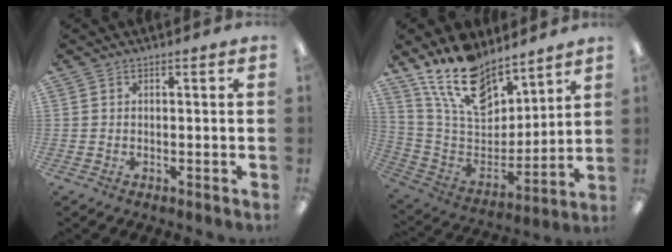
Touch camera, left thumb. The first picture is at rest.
{"total": 18.6, "force": [13.8, 9.1, 8.6], "torque": [-0.169, -0.077, 0.253]}